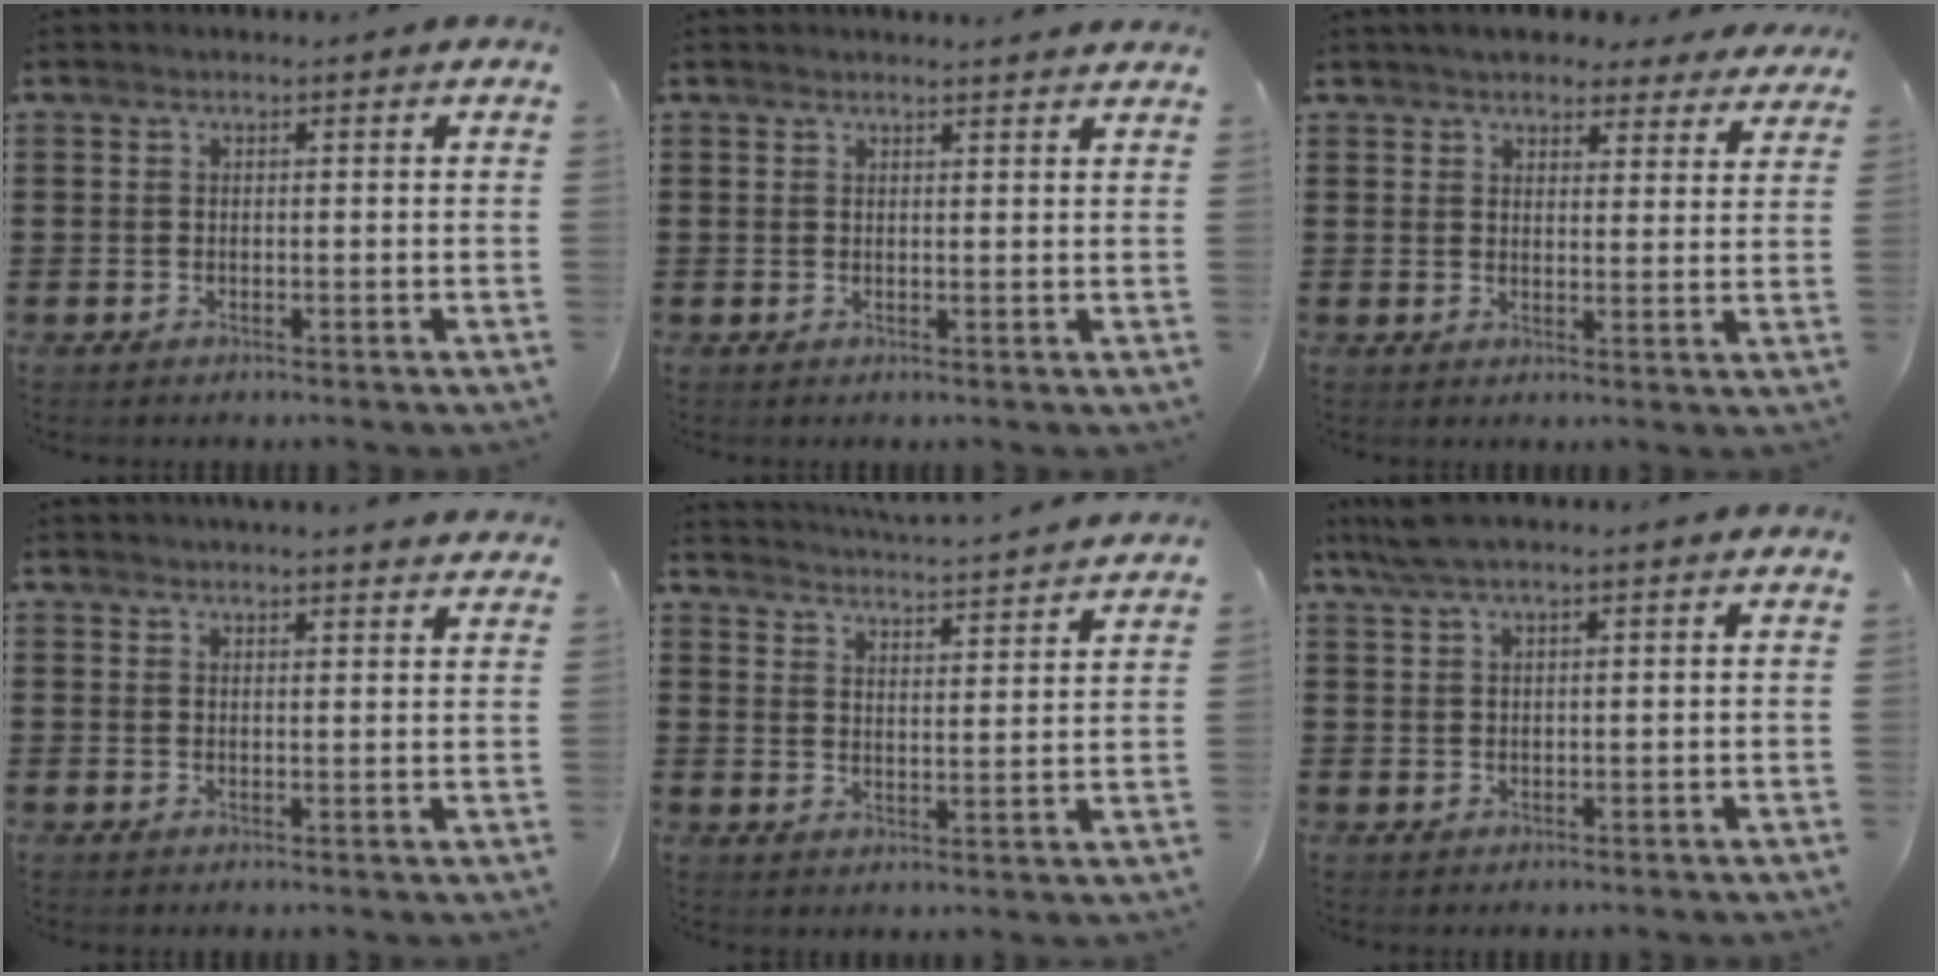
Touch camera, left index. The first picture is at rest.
{"total": 1.5, "force": [1.5, -0.2, 0.3], "torque": [-0.007, -0.001, 0.029]}
{"total": 4.6, "force": [4.4, 1.1, 0.8], "torque": [-0.024, -0.011, 0.079]}
{"total": 2.7, "force": [2.7, -0.3, 0.1], "torque": [-0.010, -0.007, 0.051]}
{"total": 3.9, "force": [3.8, -0.7, 0.4], "torque": [-0.030, -0.035, 0.058]}
{"total": 3.2, "force": [2.1, 0.3, 2.3], "torque": [-0.048, 0.003, 0.039]}